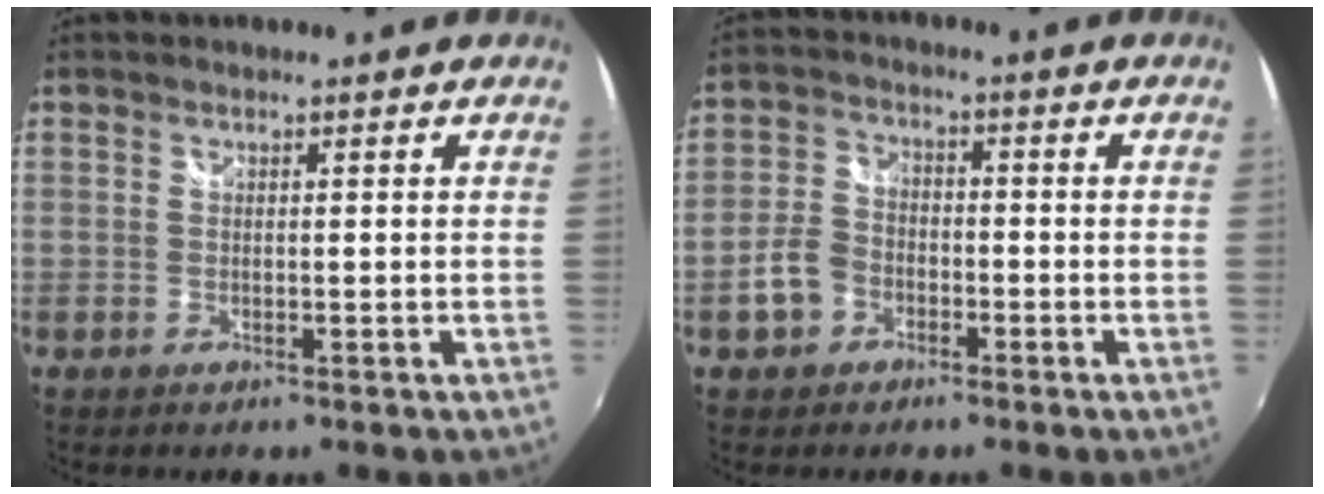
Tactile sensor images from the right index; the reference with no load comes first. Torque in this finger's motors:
{"motor_torque": [0.00, 0.03, -0.24, -0.12]}